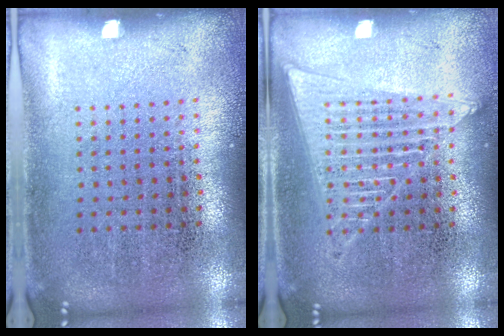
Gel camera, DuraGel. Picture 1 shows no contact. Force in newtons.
{"total": 1.5, "press": 1.5, "slide": 0.1}